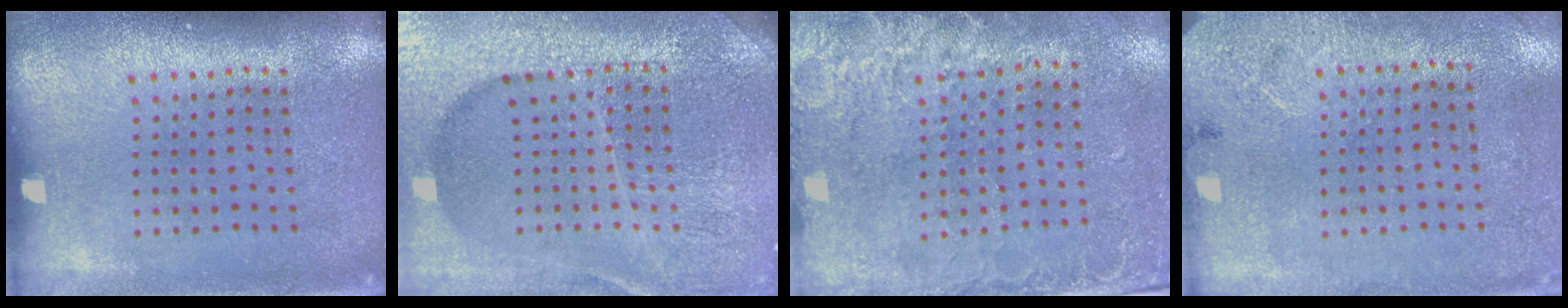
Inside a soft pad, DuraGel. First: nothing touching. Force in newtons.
{"total": 5.0, "press": 4.6, "slide": 2.1}
{"total": 2.5, "press": 2.1, "slide": 1.4}
{"total": 2.6, "press": 2.1, "slide": 1.6}